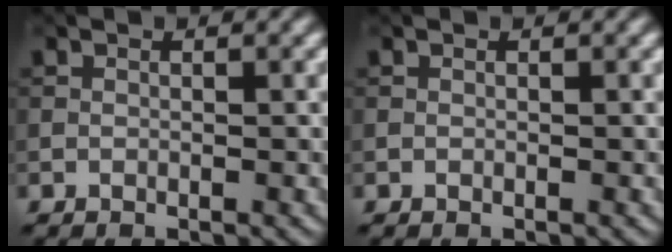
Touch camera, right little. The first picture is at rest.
{"total": 0.0}